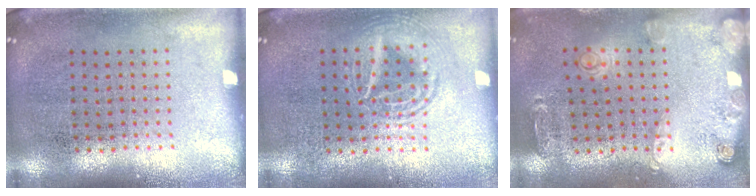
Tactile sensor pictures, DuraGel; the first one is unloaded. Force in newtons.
{"total": 1.6, "press": 1.6, "slide": 0.2}
{"total": 1.5, "press": 1.4, "slide": 0.7}